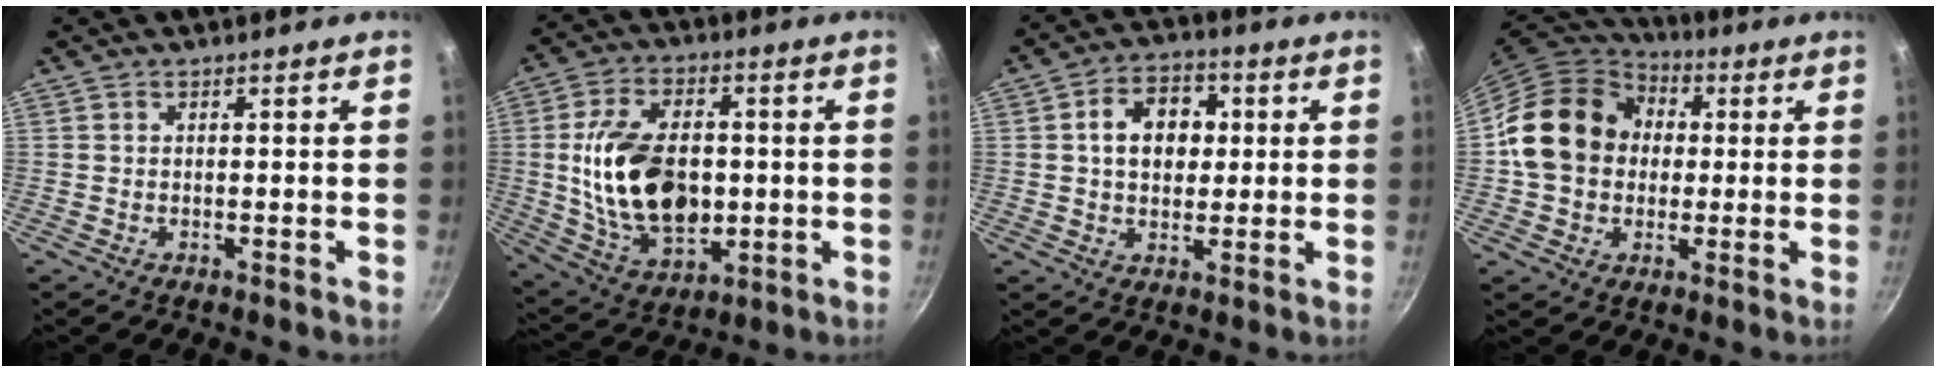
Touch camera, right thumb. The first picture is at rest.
{"total": 19.5, "force": [-0.1, 12.4, 15.0], "torque": [-0.253, 0.005, 0.008]}
{"total": 10.0, "force": [1.6, 7.4, 6.5], "torque": [-0.070, 0.013, 0.015]}
{"total": 17.4, "force": [1.8, 14.3, 9.8], "torque": [-0.148, 0.030, 0.021]}